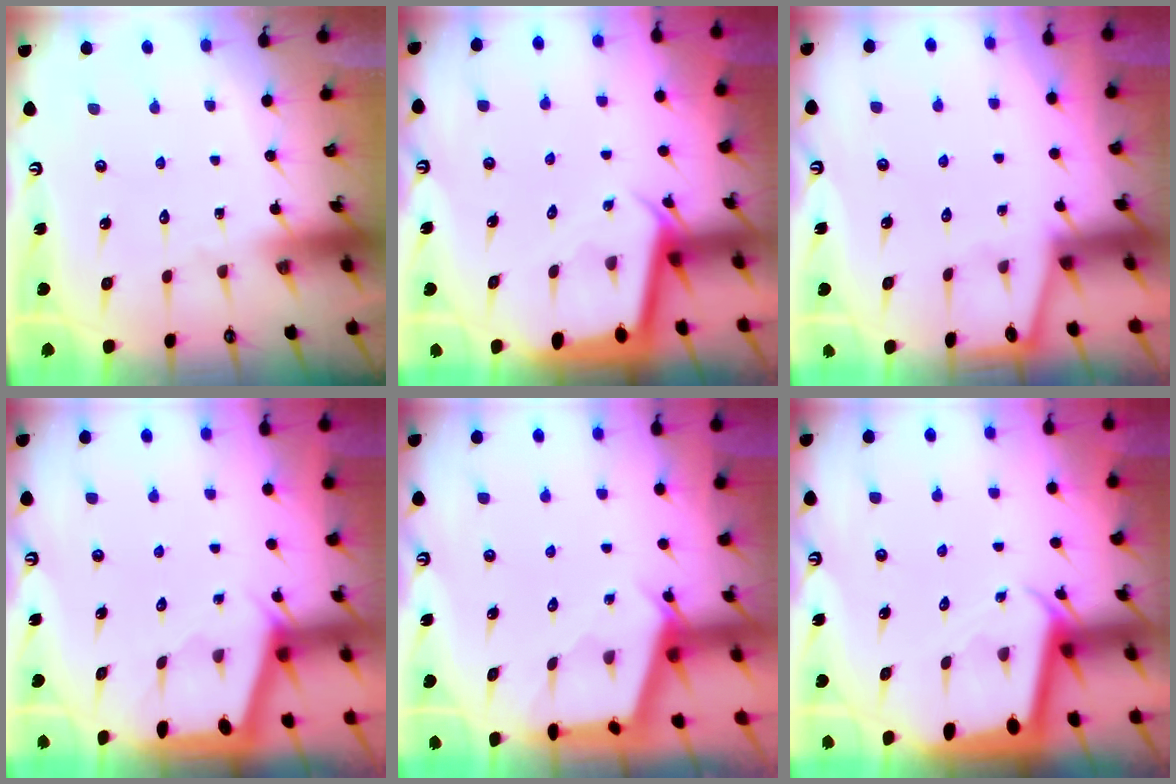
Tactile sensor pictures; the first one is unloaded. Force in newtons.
{"total": 2.3, "press": 2.3, "slide": 0.1}
{"total": 0.0}
{"total": 2.8, "press": 2.8, "slide": 0.1}
{"total": 2.6, "press": 2.6, "slide": 0.3}
{"total": 2.1, "press": 2.1, "slide": 0.2}